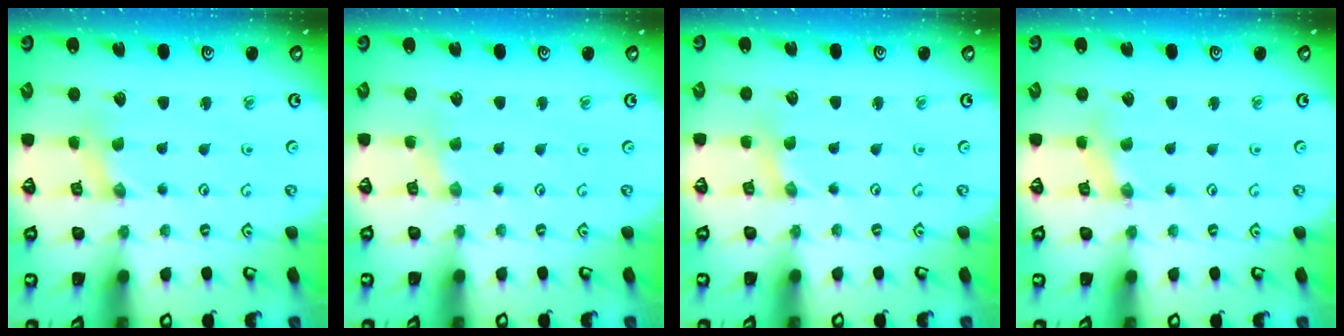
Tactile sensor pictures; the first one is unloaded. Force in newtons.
{"total": 1.5, "press": 1.5, "slide": 0.3}
{"total": 0.6, "press": 0.5, "slide": 0.1}
{"total": 1.3, "press": 1.3, "slide": 0.4}